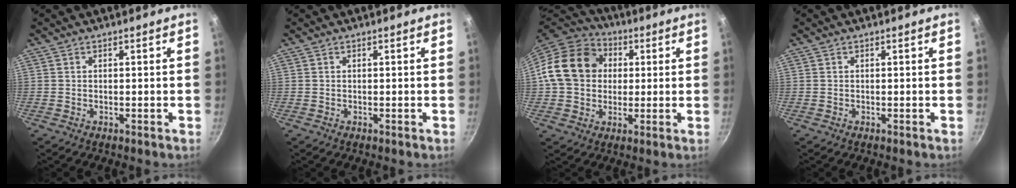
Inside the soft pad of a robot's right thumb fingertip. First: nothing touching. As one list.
[{"total": 0.0}, {"total": 16.9, "force": [2.3, 14.0, 9.2], "torque": [-0.146, 0.029, 0.025]}, {"total": 0.0}]